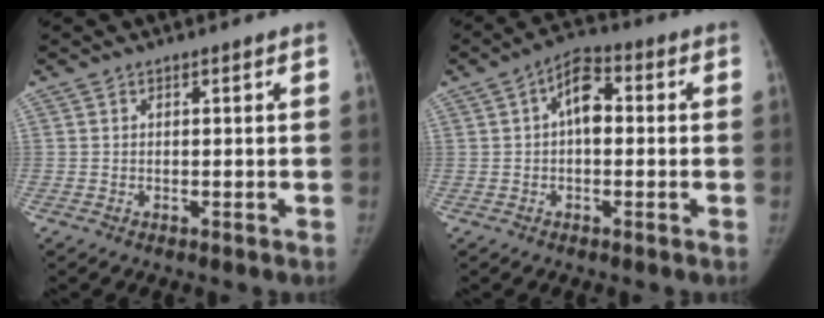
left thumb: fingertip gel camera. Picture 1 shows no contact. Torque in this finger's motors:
{"motor_torque": [1.74, 1.83, 0.71, -0.01, 0.19]}